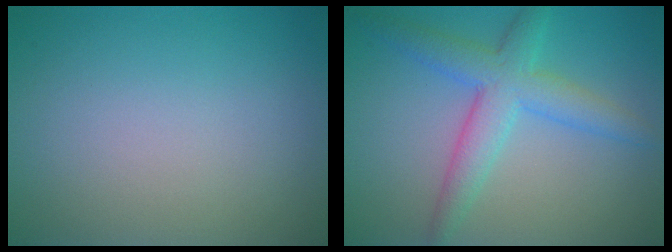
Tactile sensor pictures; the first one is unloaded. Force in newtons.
{"total": 3.5, "press": 3.5, "slide": 0.3}